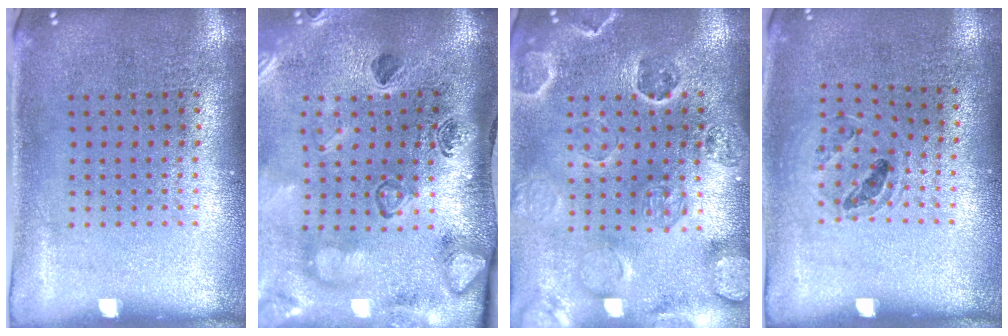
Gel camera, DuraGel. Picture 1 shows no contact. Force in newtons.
{"total": 2.8, "press": 2.3, "slide": 1.6}
{"total": 2.6, "press": 2.5, "slide": 0.8}
{"total": 0.9, "press": 0.9, "slide": 0.1}